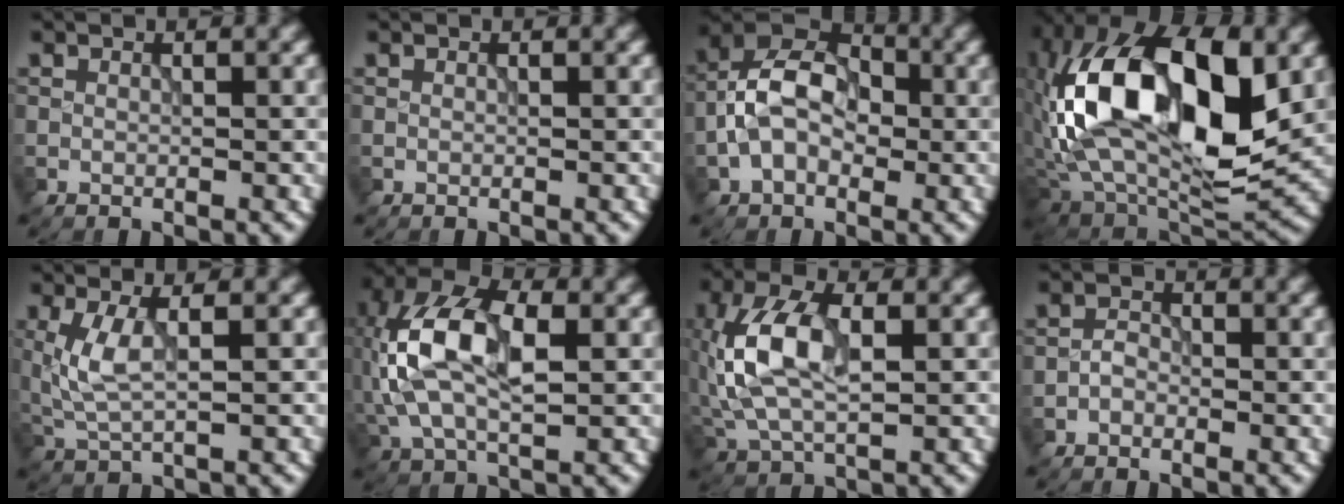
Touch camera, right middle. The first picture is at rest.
{"total": 0.0}
{"total": 7.0, "force": [-1.0, 4.7, 5.2], "torque": [-0.090, 0.022, -0.027]}
{"total": 17.7, "force": [2.1, 9.8, 14.6], "torque": [-0.272, 0.017, 0.022]}
{"total": 3.9, "force": [0.7, 1.4, 3.6], "torque": [-0.088, 0.001, 0.016]}
{"total": 10.7, "force": [0.7, 5.7, 9.0], "torque": [-0.196, 0.019, 0.006]}
{"total": 7.8, "force": [0.2, 4.2, 6.6], "torque": [-0.149, 0.012, 0.001]}
{"total": 1.2, "force": [-0.7, 0.8, 0.6], "torque": [-0.010, 0.004, -0.016]}